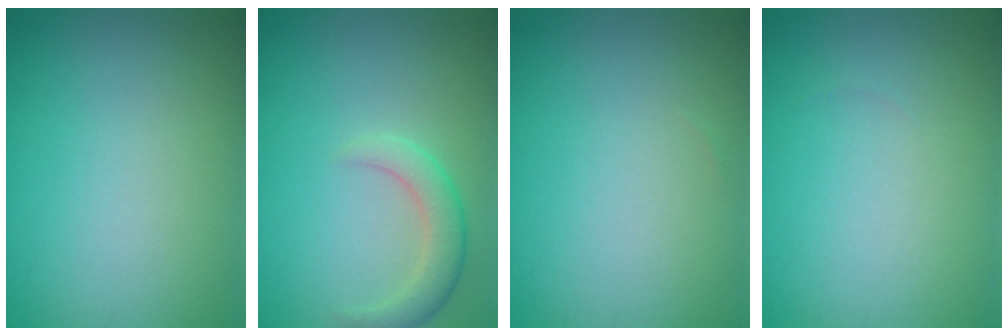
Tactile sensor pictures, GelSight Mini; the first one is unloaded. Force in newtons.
{"total": 2.8, "press": 2.8, "slide": 0.1}
{"total": 0.0}
{"total": 0.0}